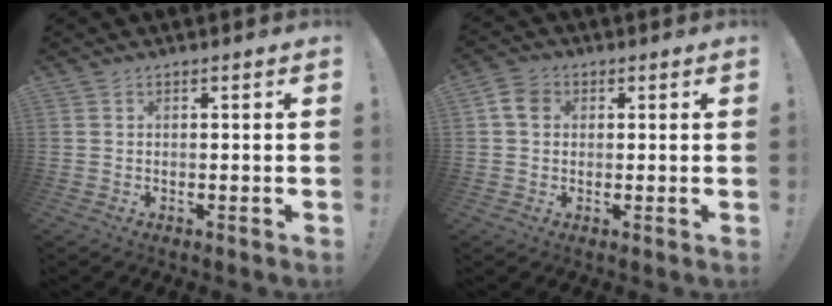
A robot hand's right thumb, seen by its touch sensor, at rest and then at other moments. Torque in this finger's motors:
{"motor_torque": [0.12, -0.07, 0.14, 0.08, 0.01]}